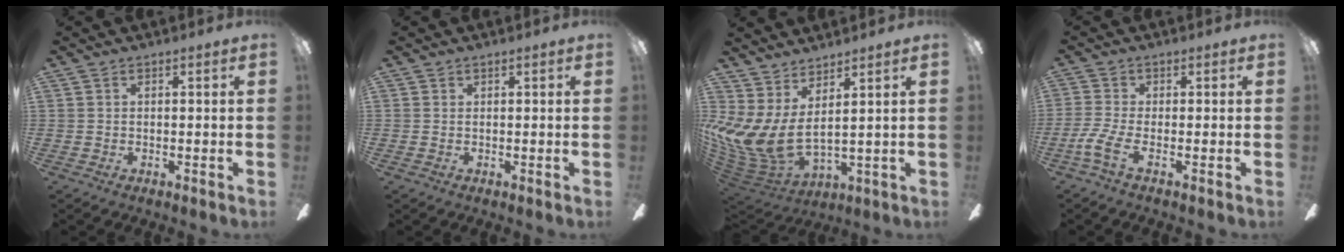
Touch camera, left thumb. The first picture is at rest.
{"total": 0.0}
{"total": 10.4, "force": [2.3, 5.3, 8.7], "torque": [-0.209, -0.041, 0.044]}
{"total": 5.9, "force": [-1.9, 1.9, 5.2], "torque": [-0.118, -0.010, -0.036]}